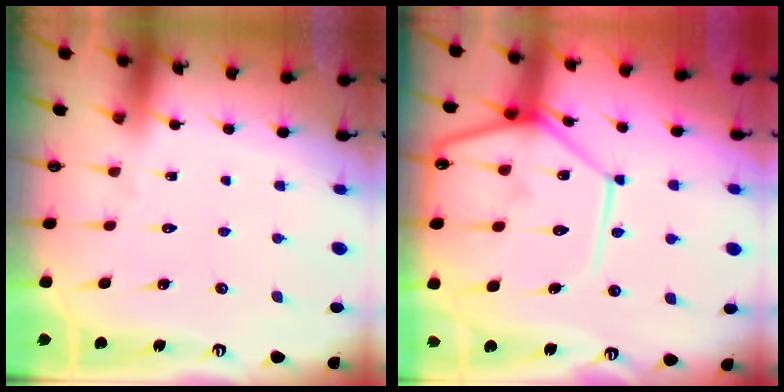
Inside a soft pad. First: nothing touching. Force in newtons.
{"total": 18.6, "press": 18.5, "slide": 2.5}